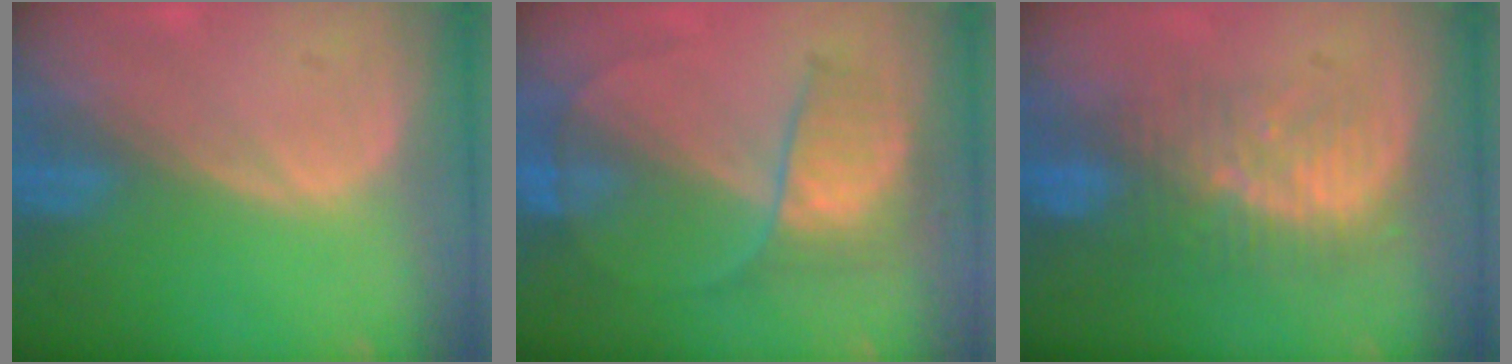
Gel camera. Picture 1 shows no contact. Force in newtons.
{"total": 6.2, "press": 6.1, "slide": 0.9}
{"total": 8.3, "press": 7.7, "slide": 3.0}